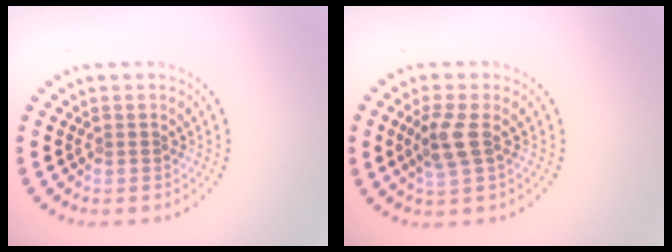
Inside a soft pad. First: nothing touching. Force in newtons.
{"total": 2.7, "press": 2.4, "slide": 1.1}